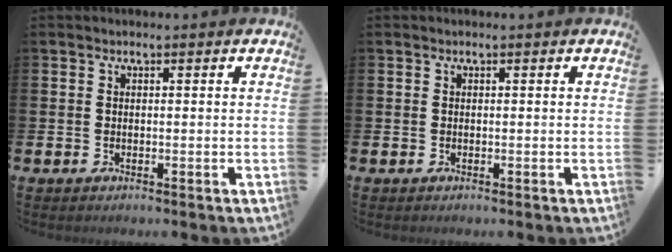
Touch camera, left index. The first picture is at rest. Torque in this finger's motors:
{"motor_torque": [-0.03, 0.02, 0.00, 0.00]}